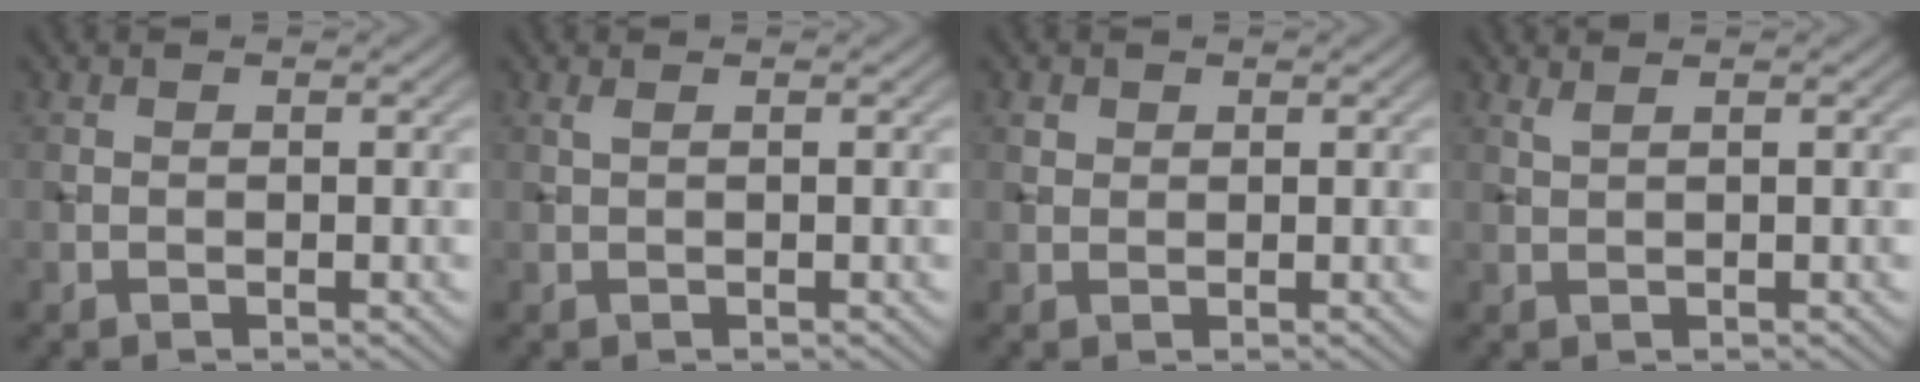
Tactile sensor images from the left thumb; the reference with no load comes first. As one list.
[{"total": 0.6, "force": [0.3, 0.1, 0.5], "torque": [-0.014, 0.005, 0.006]}, {"total": 1.0, "force": [0.6, 0.8, 0.3], "torque": [-0.005, 0.000, 0.011]}, {"total": 1.2, "force": [0.9, 0.2, 0.7], "torque": [-0.019, 0.004, 0.013]}]